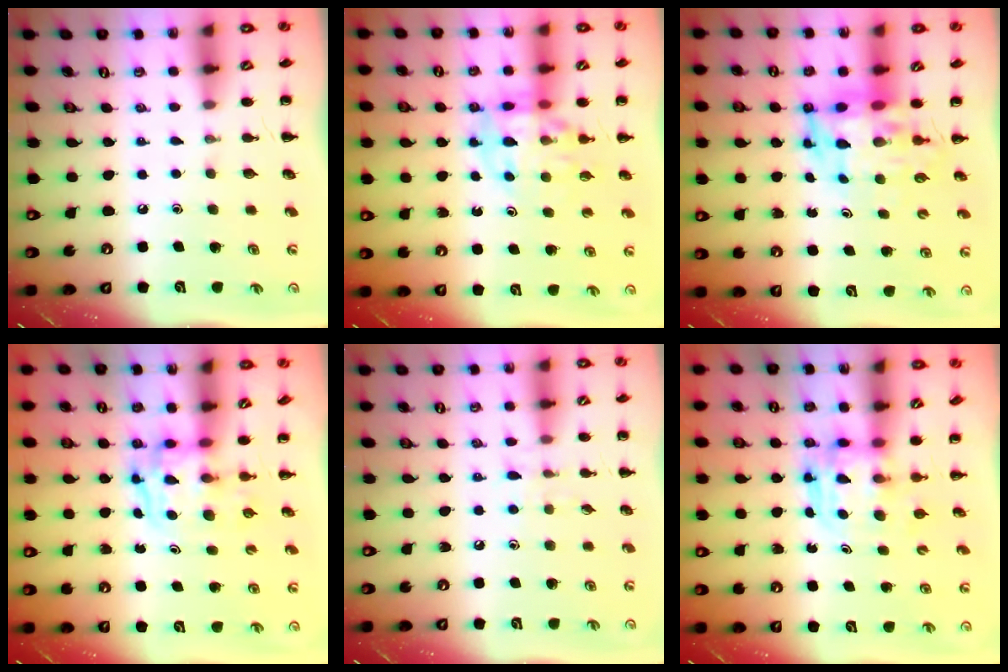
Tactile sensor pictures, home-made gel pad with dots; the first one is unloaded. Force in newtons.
{"total": 11.6, "press": 11.1, "slide": 3.5}
{"total": 6.5, "press": 6.2, "slide": 2.0}
{"total": 3.4, "press": 3.3, "slide": 0.6}
{"total": 6.5, "press": 6.3, "slide": 1.9}
{"total": 3.8, "press": 3.8, "slide": 0.2}